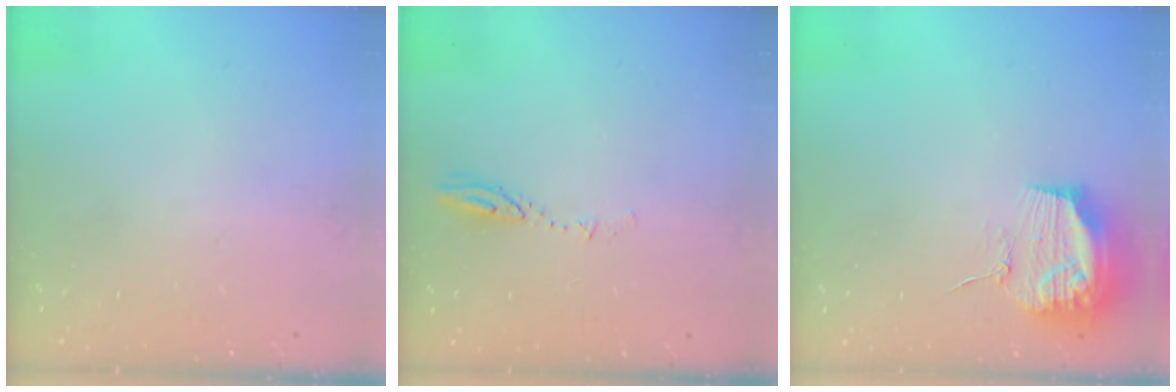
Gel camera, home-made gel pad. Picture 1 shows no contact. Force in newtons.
{"total": 3.5, "press": 3.4, "slide": 0.3}
{"total": 15.6, "press": 15.6, "slide": 0.1}